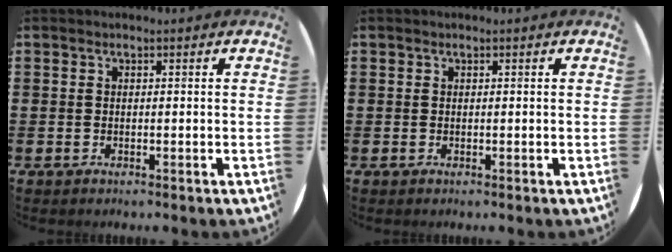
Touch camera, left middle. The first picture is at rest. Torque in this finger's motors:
{"motor_torque": [-0.07, 0.08, -0.02, -0.01]}